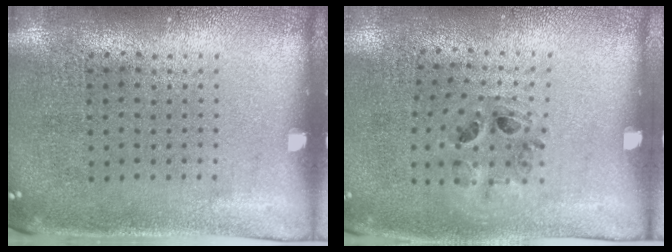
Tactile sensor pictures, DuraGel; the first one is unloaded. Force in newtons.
{"total": 0.8, "press": 0.8, "slide": 0.3}